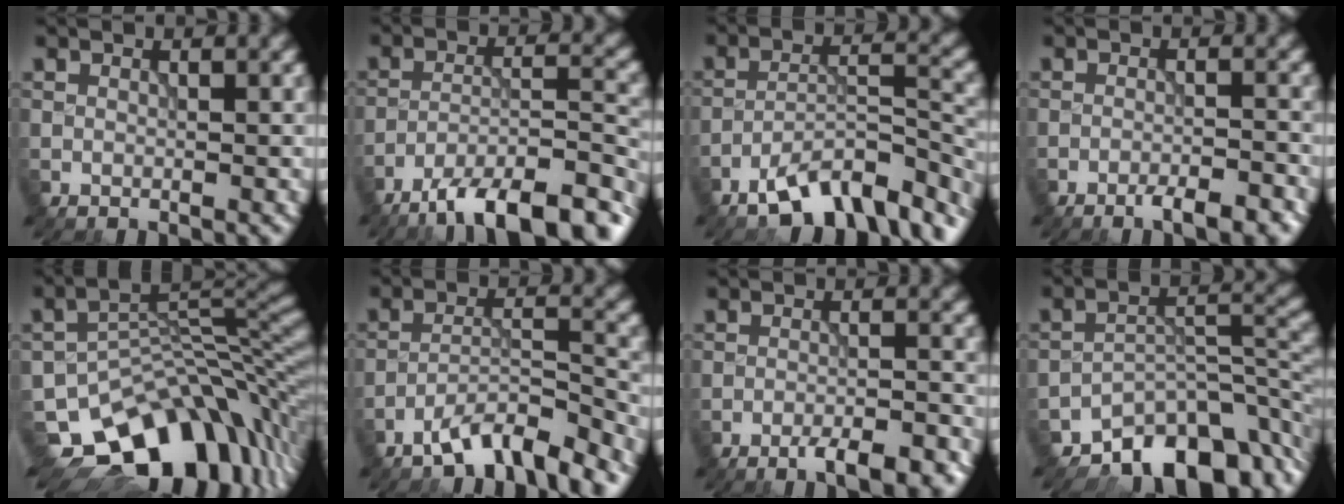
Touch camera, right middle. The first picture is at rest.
{"total": 12.7, "force": [-10.0, 3.4, 7.0], "torque": [-0.105, -0.001, -0.149]}
{"total": 9.2, "force": [-6.9, 2.8, 5.4], "torque": [-0.076, 0.002, -0.122]}
{"total": 3.7, "force": [-2.7, 0.6, 2.3], "torque": [-0.040, 0.000, -0.042]}
{"total": 13.1, "force": [-7.5, 7.7, 7.4], "torque": [-0.110, -0.018, -0.122]}
{"total": 5.8, "force": [-4.7, 1.0, 3.3], "torque": [-0.053, 0.005, -0.086]}
{"total": 5.1, "force": [-3.8, 1.0, 3.2], "torque": [-0.052, -0.003, -0.052]}
{"total": 9.8, "force": [-7.8, 3.9, 4.5], "torque": [-0.042, -0.004, -0.131]}